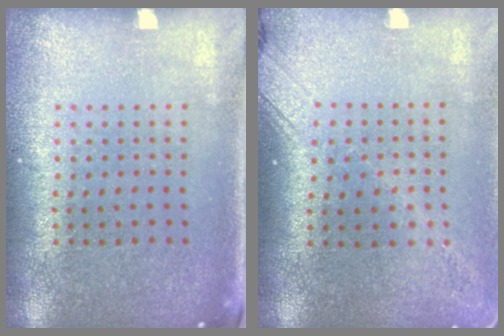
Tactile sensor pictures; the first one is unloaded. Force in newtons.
{"total": 1.8, "press": 1.4, "slide": 1.2}